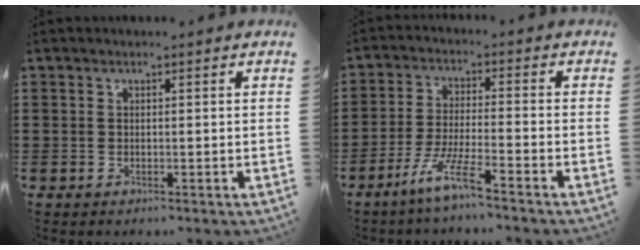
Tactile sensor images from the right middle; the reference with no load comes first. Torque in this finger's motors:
{"motor_torque": [0.06, -0.07, 0.11, 0.05]}